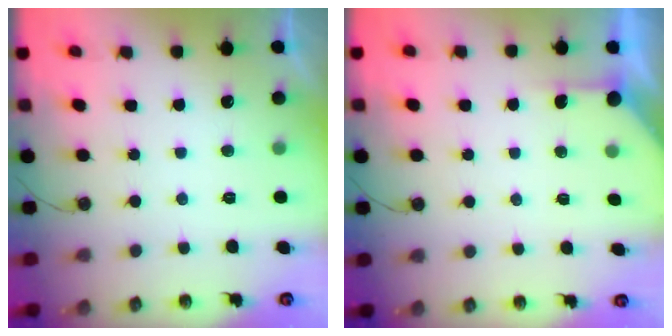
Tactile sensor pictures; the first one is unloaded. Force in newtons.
{"total": 1.9, "press": 1.9, "slide": 0.3}